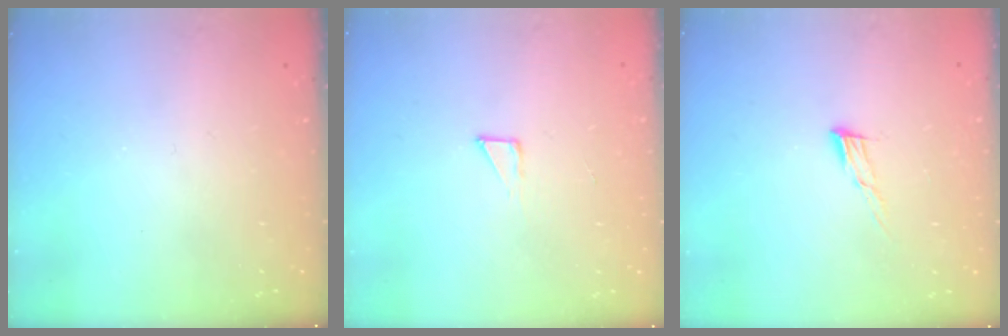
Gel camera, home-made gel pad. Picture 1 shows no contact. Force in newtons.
{"total": 3.0, "press": 3.0, "slide": 0.3}
{"total": 6.9, "press": 6.7, "slide": 1.3}